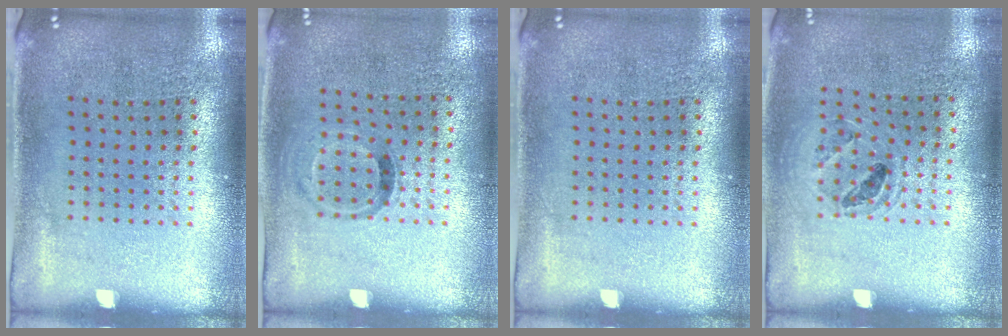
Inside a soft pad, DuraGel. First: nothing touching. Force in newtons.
{"total": 0.8, "press": 0.6, "slide": 0.6}
{"total": 0.0}
{"total": 1.0, "press": 1.0, "slide": 0.1}